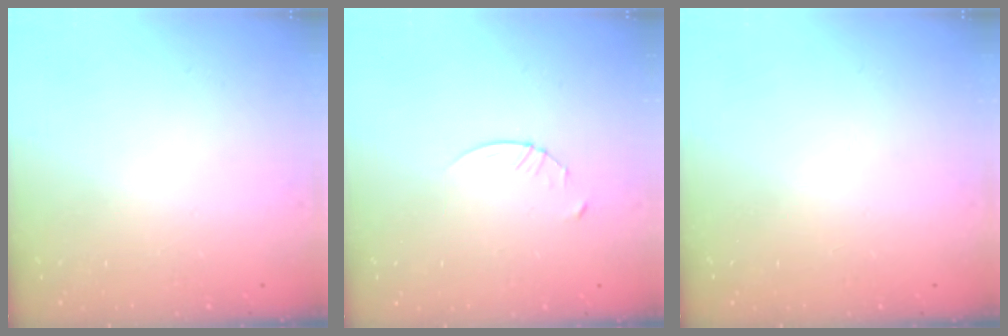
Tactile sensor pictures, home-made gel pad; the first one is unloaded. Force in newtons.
{"total": 2.9, "press": 2.9, "slide": 0.4}
{"total": 0.0}